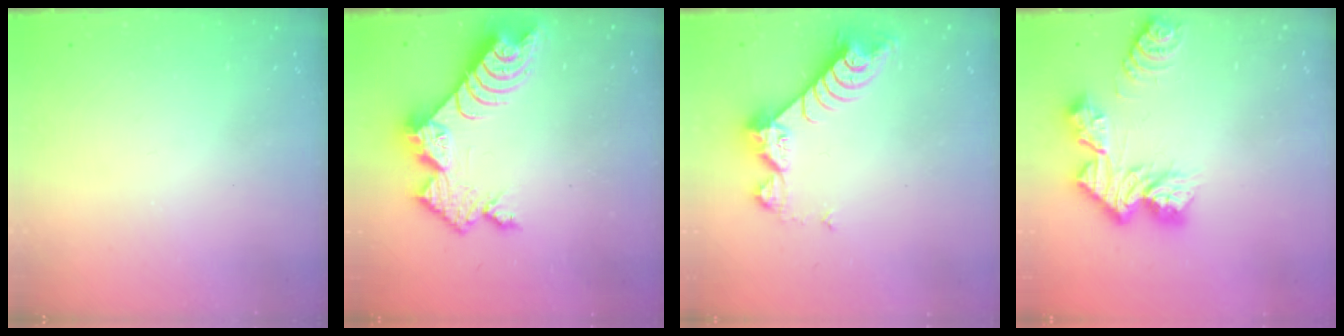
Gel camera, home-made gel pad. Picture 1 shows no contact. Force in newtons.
{"total": 11.2, "press": 11.1, "slide": 0.9}
{"total": 8.6, "press": 8.5, "slide": 0.7}
{"total": 12.8, "press": 12.7, "slide": 1.1}